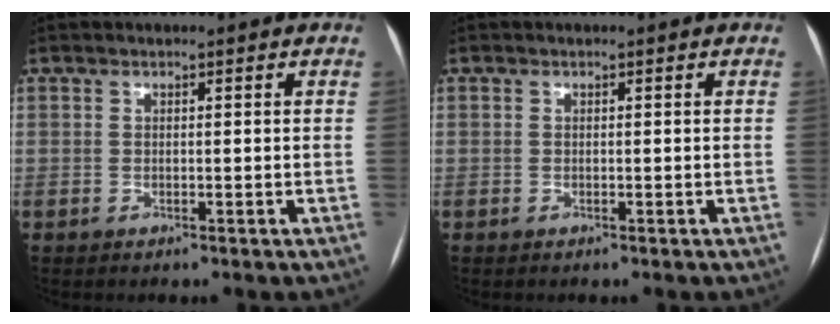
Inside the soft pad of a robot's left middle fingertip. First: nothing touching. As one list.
[{"total": 0.0}]